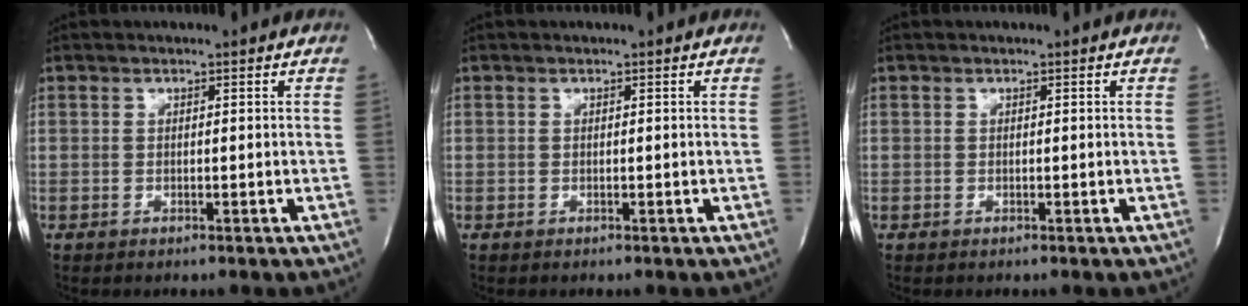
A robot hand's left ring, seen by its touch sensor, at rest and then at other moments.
{"total": 0.0}
{"total": 0.0}